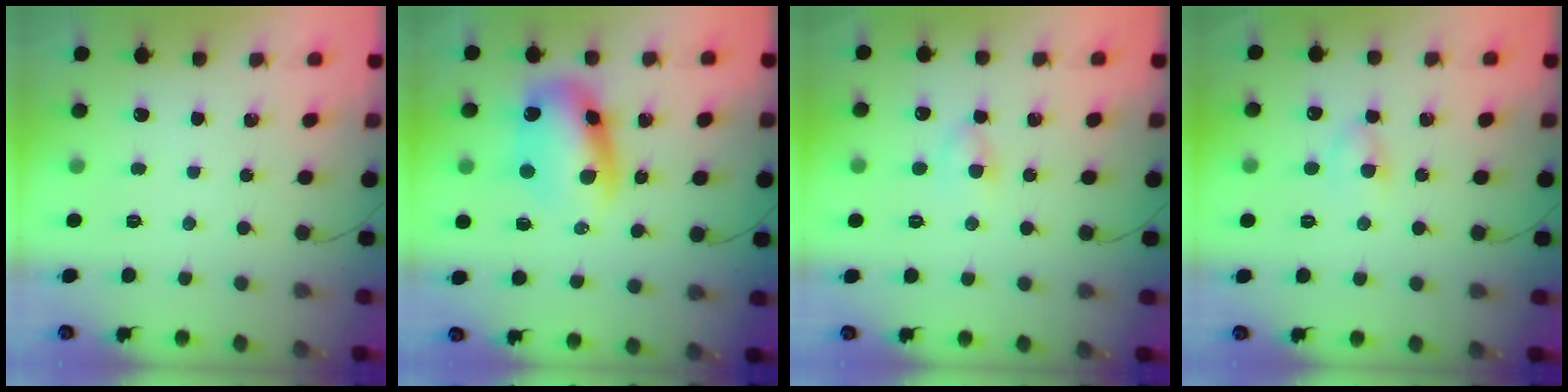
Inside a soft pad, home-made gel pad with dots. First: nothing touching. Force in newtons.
{"total": 11.8, "press": 11.3, "slide": 3.2}
{"total": 3.6, "press": 3.4, "slide": 1.2}
{"total": 3.9, "press": 3.7, "slide": 1.1}